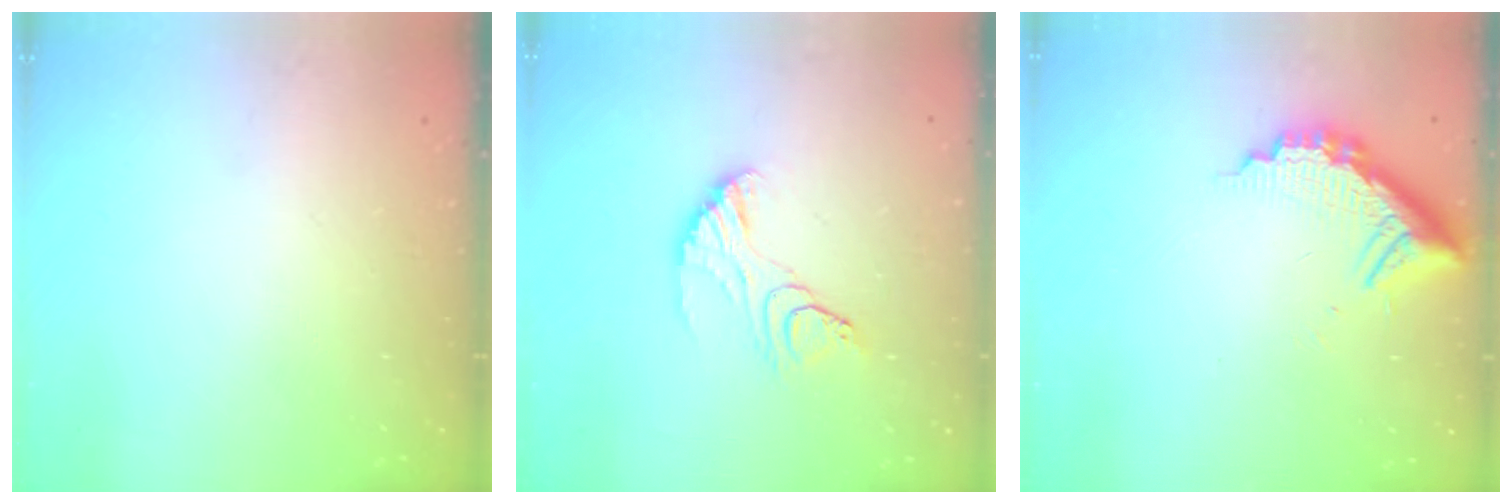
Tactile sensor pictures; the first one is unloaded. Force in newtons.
{"total": 11.2, "press": 11.2, "slide": 1.0}
{"total": 11.9, "press": 11.9, "slide": 0.7}